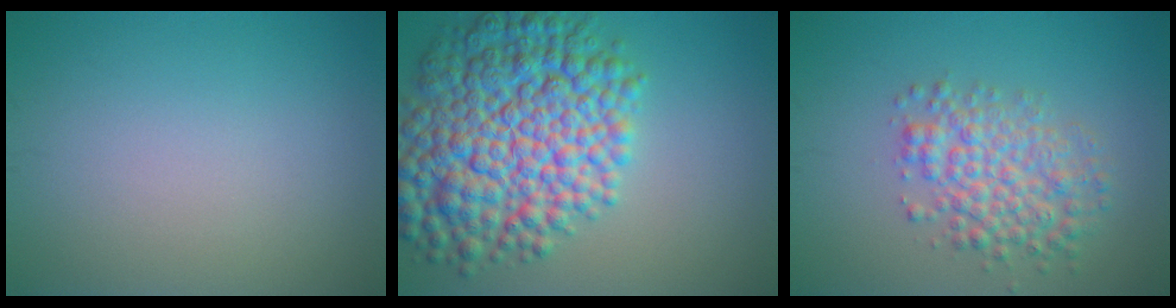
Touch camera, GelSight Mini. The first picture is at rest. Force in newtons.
{"total": 12.1, "press": 12.1, "slide": 0.2}
{"total": 4.6, "press": 4.6, "slide": 0.2}